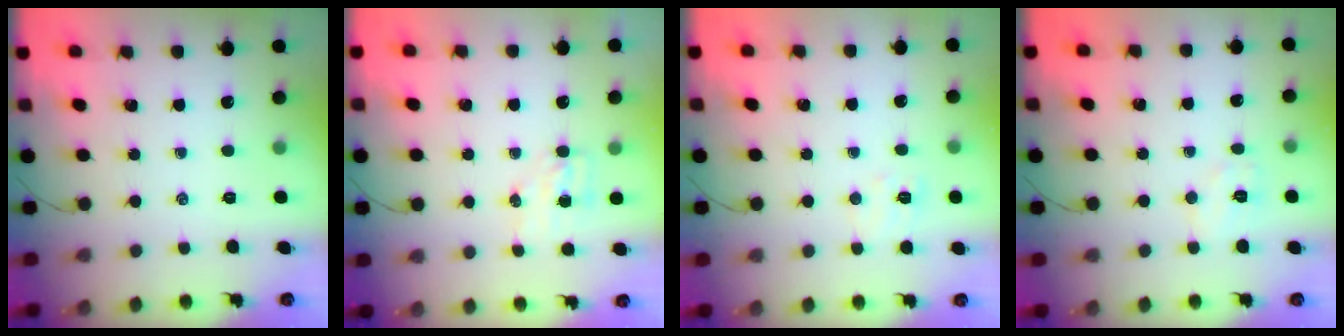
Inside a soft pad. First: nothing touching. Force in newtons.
{"total": 4.3, "press": 4.3, "slide": 0.5}
{"total": 5.1, "press": 5.0, "slide": 1.2}
{"total": 6.1, "press": 6.0, "slide": 1.0}